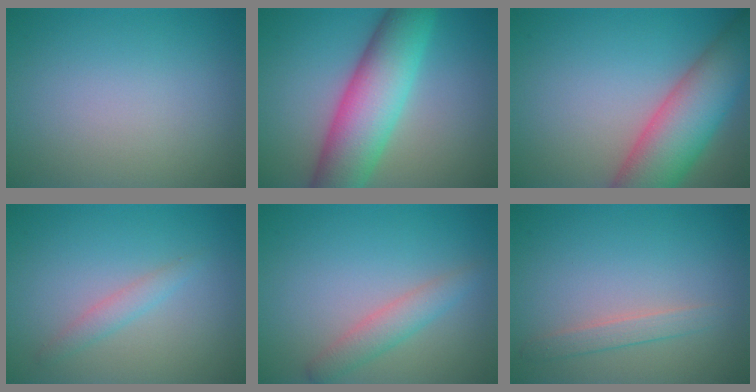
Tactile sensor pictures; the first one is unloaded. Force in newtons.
{"total": 9.3, "press": 9.3, "slide": 0.3}
{"total": 9.3, "press": 9.3, "slide": 0.6}
{"total": 1.5, "press": 1.5, "slide": 0.0}
{"total": 2.4, "press": 2.4, "slide": 0.2}
{"total": 1.6, "press": 1.6, "slide": 0.0}